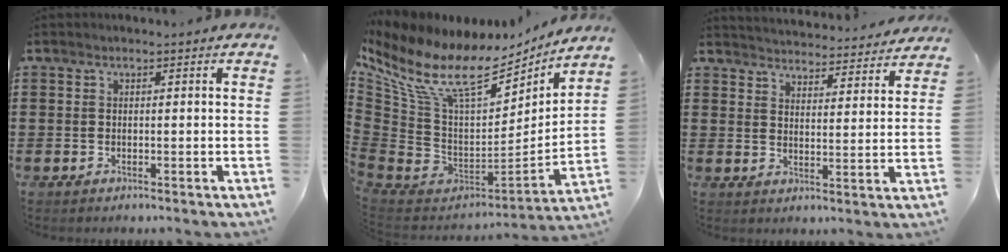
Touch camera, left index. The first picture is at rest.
{"total": 14.2, "force": [8.7, 5.8, 9.6], "torque": [-0.231, -0.062, 0.148]}
{"total": 3.9, "force": [3.9, -0.2, -0.2], "torque": [-0.007, -0.035, 0.064]}